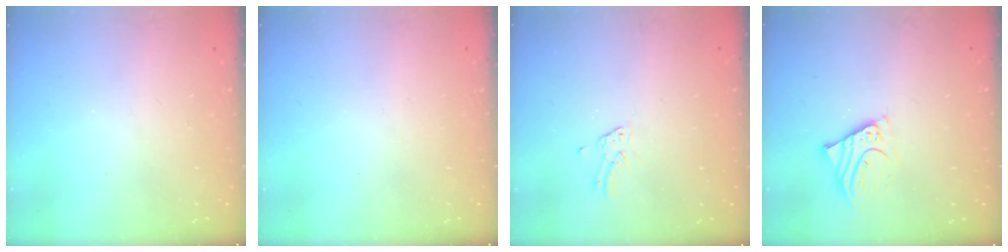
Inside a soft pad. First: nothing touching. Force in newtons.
{"total": 0.0}
{"total": 1.1, "press": 1.1, "slide": 0.1}
{"total": 5.0, "press": 5.0, "slide": 0.6}